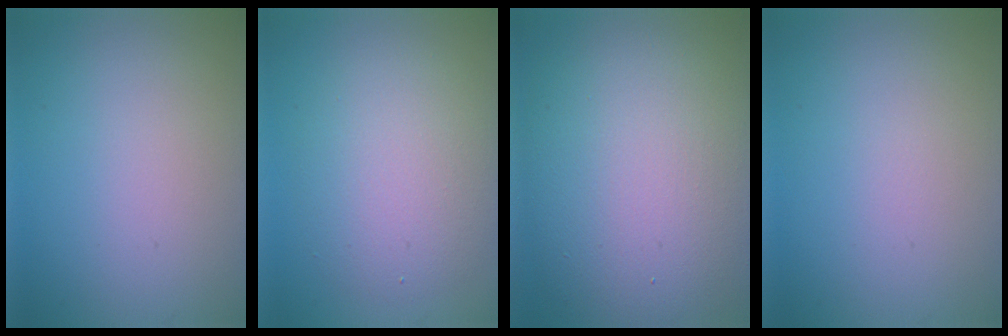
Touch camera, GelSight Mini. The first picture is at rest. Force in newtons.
{"total": 5.1, "press": 5.1, "slide": 0.3}
{"total": 13.7, "press": 13.7, "slide": 0.9}
{"total": 0.0}